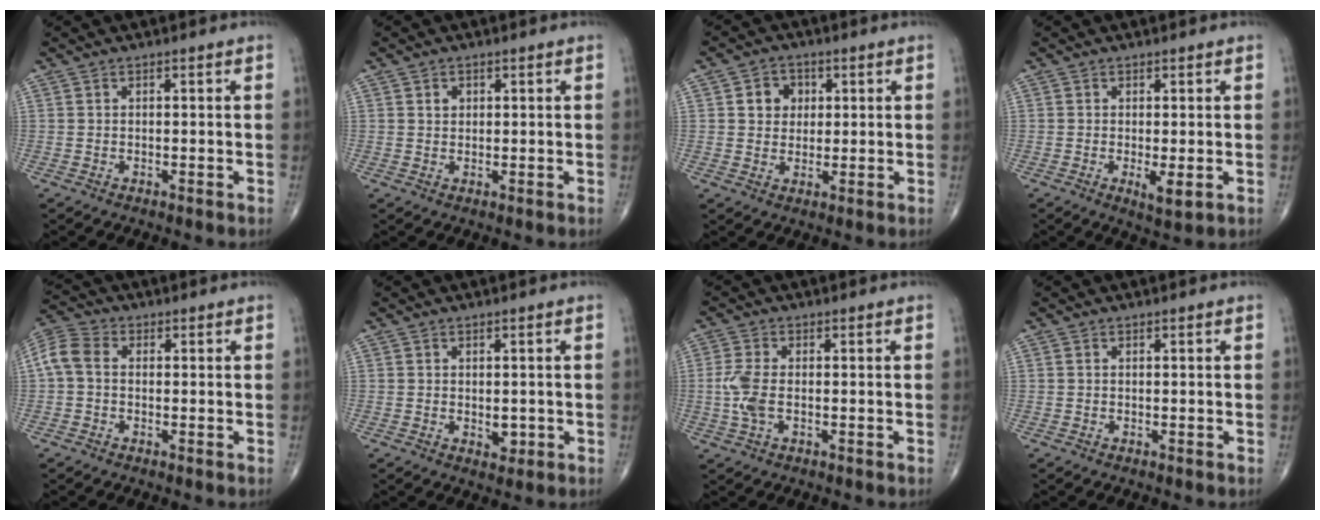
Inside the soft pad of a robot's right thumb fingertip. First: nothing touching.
{"total": 1.6, "force": [0.6, 1.3, 0.8], "torque": [-0.005, -0.002, 0.010]}
{"total": 5.3, "force": [1.4, 4.6, 2.4], "torque": [-0.009, 0.000, 0.018]}
{"total": 3.3, "force": [-0.6, 1.0, 3.1], "torque": [-0.053, -0.011, -0.009]}
{"total": 6.1, "force": [0.2, 4.4, 4.2], "torque": [-0.093, 0.019, -0.007]}
{"total": 2.2, "force": [-0.2, 1.5, 1.6], "torque": [-0.014, -0.004, 0.002]}
{"total": 4.9, "force": [-0.6, 2.4, 4.2], "torque": [-0.110, 0.002, -0.016]}
{"total": 0.0}